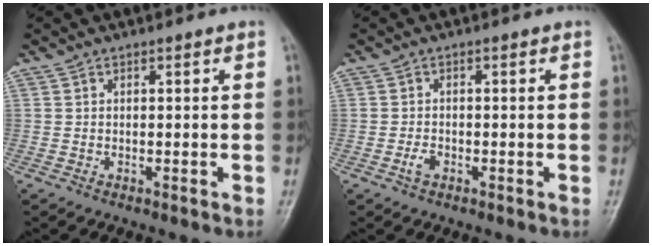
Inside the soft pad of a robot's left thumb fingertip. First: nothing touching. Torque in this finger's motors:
{"motor_torque": [-0.25, 0.42, 0.10, 0.08, 0.00]}